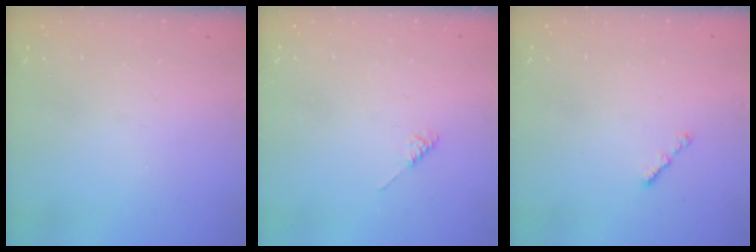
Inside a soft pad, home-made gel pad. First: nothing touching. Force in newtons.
{"total": 2.2, "press": 2.2, "slide": 0.5}
{"total": 1.1, "press": 1.0, "slide": 0.4}